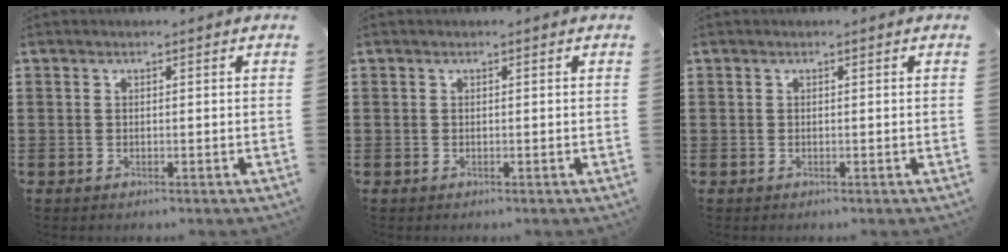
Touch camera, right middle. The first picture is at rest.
{"total": 0.0}
{"total": 0.0}